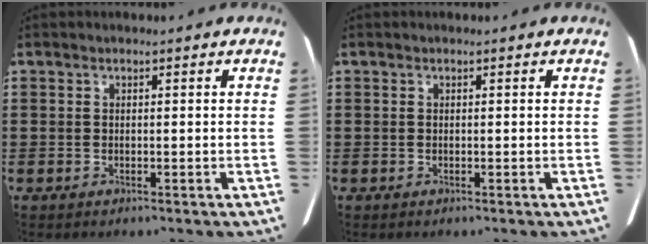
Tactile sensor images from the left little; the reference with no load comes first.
{"total": 0.0}